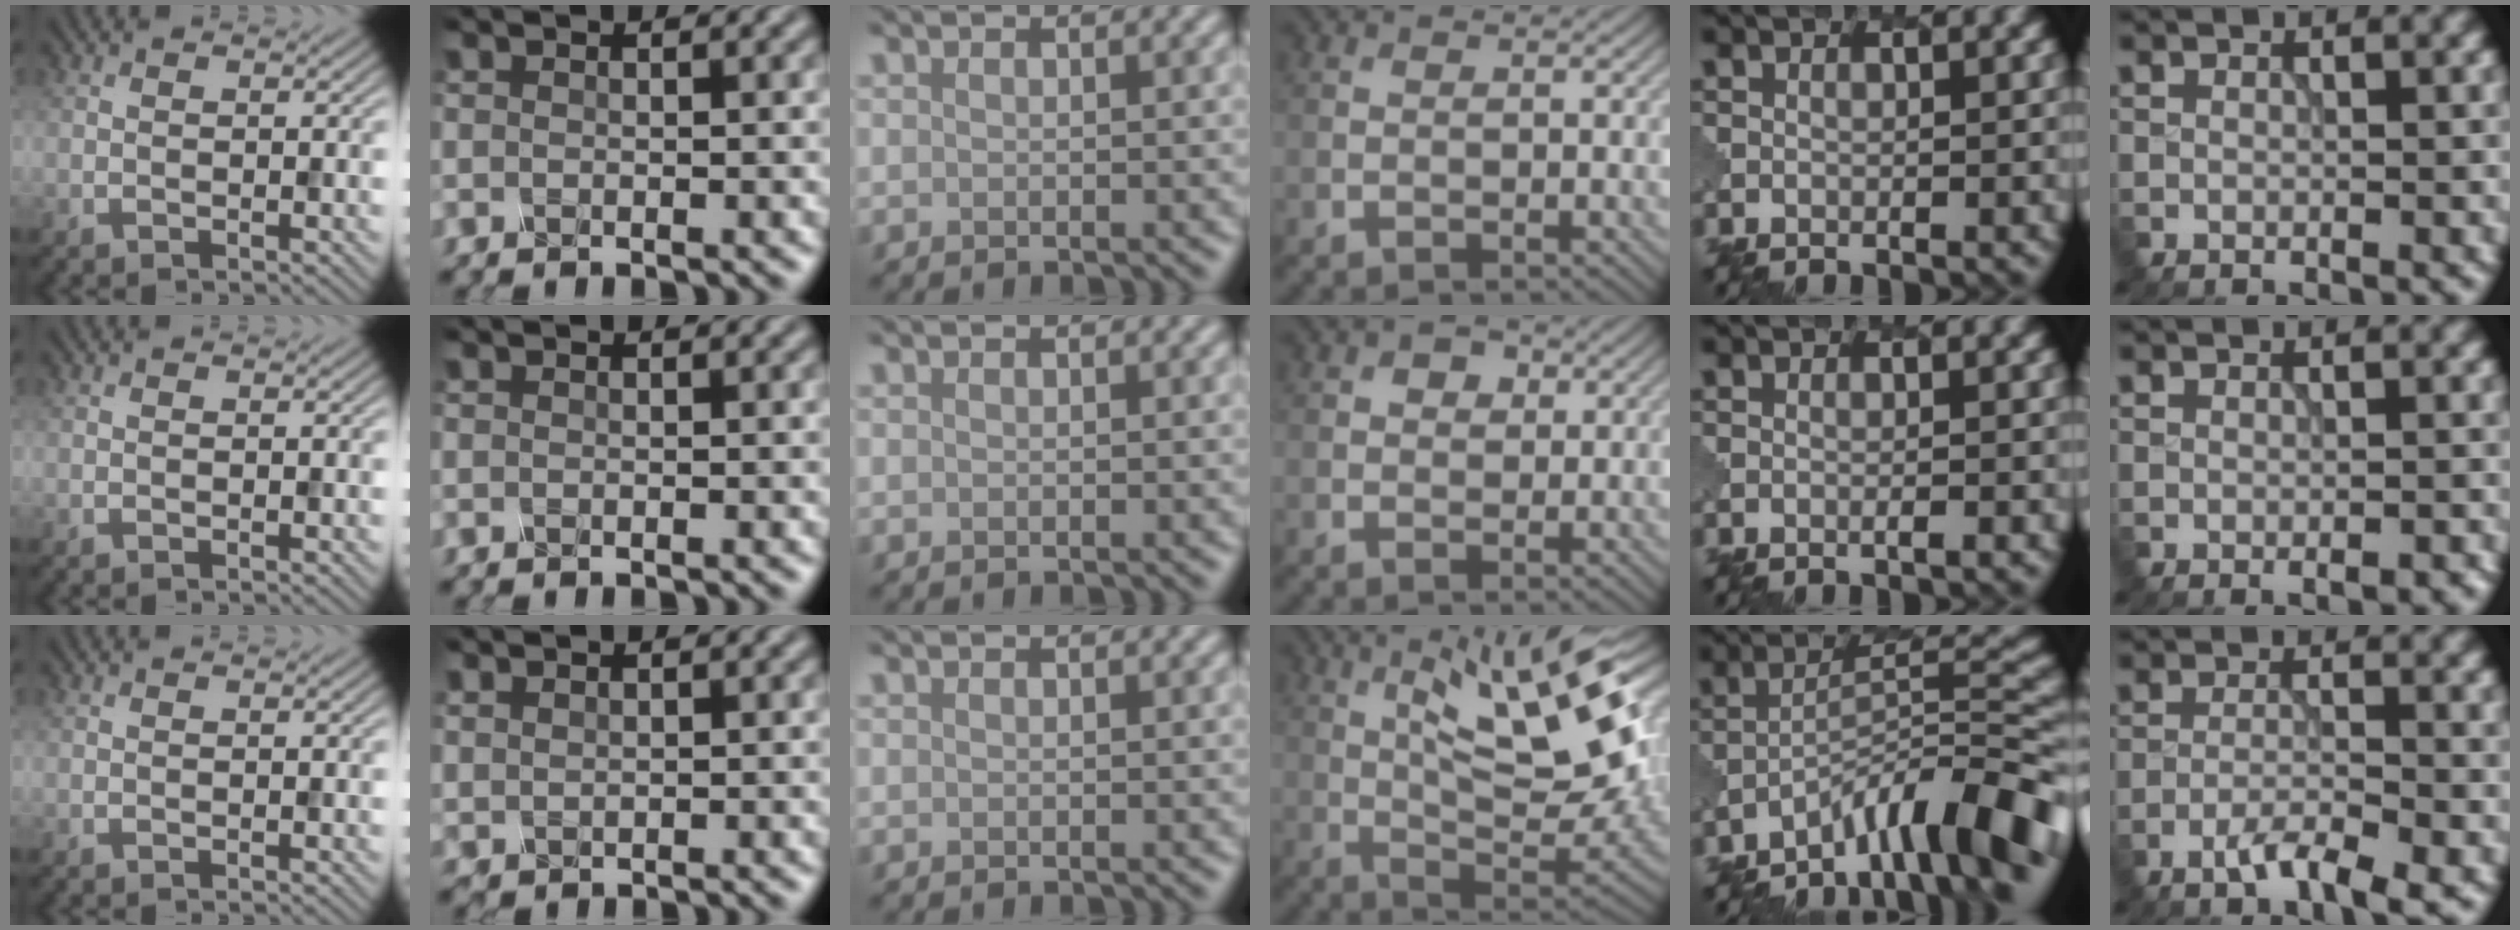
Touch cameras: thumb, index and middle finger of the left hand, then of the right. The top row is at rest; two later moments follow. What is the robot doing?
{"motion": "twist", "object": "rubiks cube"}